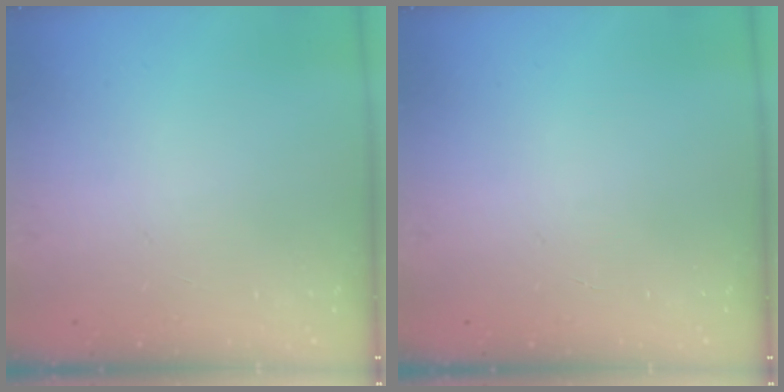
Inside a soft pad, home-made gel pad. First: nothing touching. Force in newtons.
{"total": 0.0}